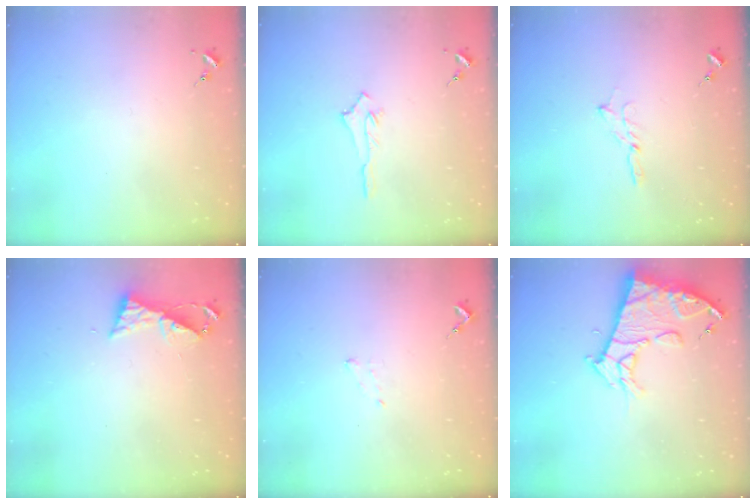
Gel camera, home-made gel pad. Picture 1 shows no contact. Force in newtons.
{"total": 4.3, "press": 4.2, "slide": 0.5}
{"total": 2.0, "press": 2.0, "slide": 0.2}
{"total": 6.4, "press": 6.4, "slide": 0.6}
{"total": 3.8, "press": 3.8, "slide": 0.5}
{"total": 14.1, "press": 14.0, "slide": 1.5}